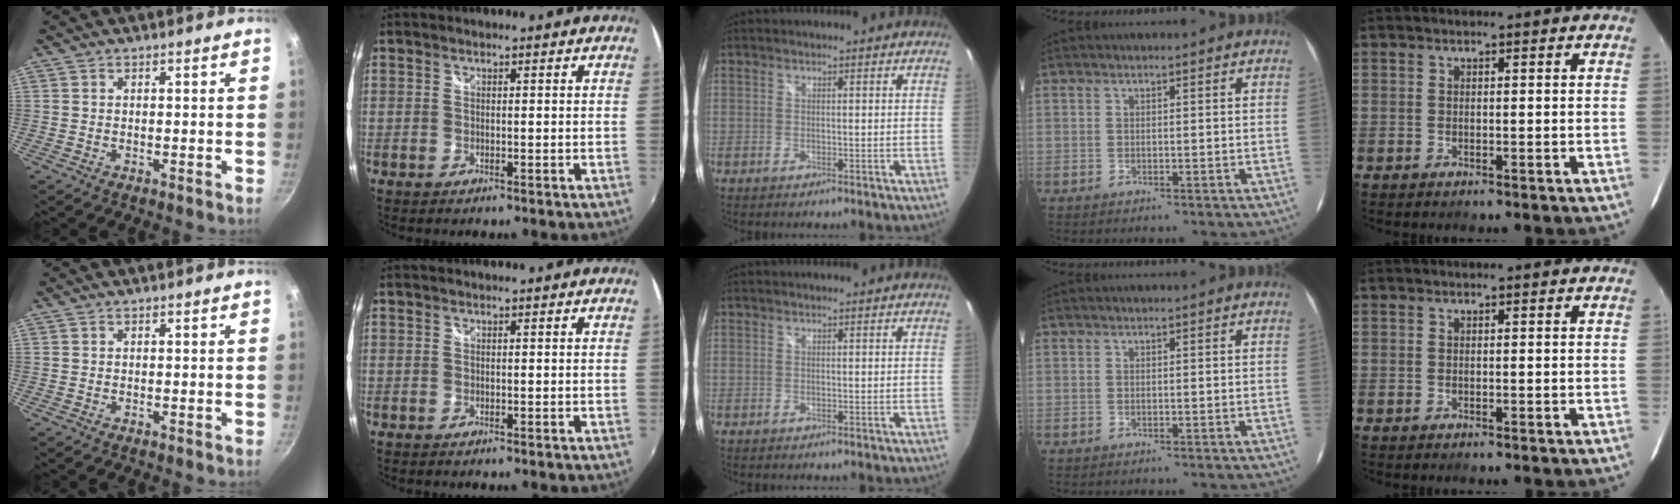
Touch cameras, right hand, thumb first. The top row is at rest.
{}